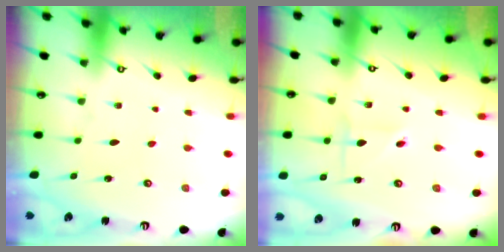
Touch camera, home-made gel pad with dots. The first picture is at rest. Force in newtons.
{"total": 2.6, "press": 2.6, "slide": 0.2}